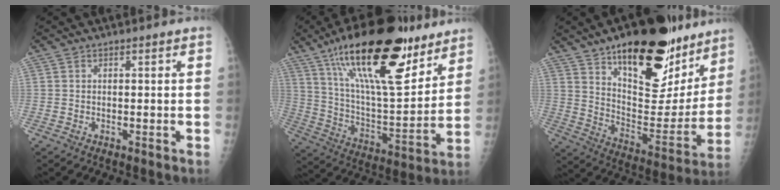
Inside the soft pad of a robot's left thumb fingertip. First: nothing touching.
{"total": 29.1, "force": [18.0, 9.9, 20.5], "torque": [-0.313, -0.052, 0.304]}
{"total": 28.5, "force": [18.0, 12.4, 18.3], "torque": [-0.223, -0.073, 0.276]}